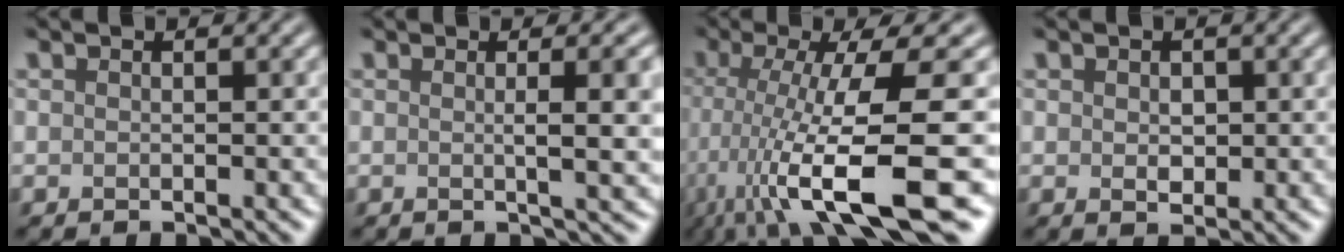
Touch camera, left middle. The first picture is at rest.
{"total": 5.1, "force": [0.5, 1.5, 4.8], "torque": [-0.050, 0.009, 0.006]}
{"total": 12.3, "force": [-4.1, 2.9, 11.2], "torque": [-0.192, -0.012, -0.062]}
{"total": 1.1, "force": [0.1, 0.9, 0.7], "torque": [-0.013, 0.000, 0.008]}